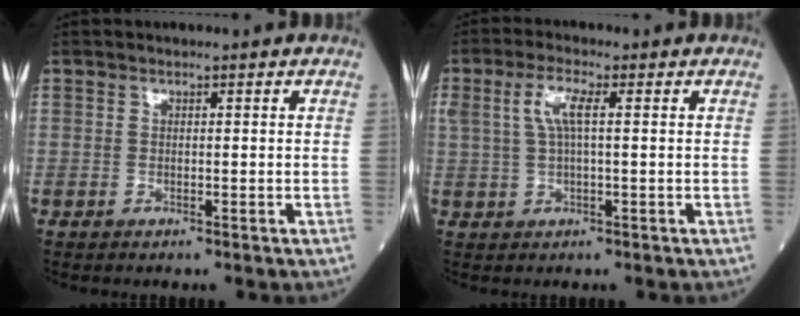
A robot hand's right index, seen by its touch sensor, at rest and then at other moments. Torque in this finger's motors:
{"motor_torque": [0.72, 0.58, 0.36, 0.13]}